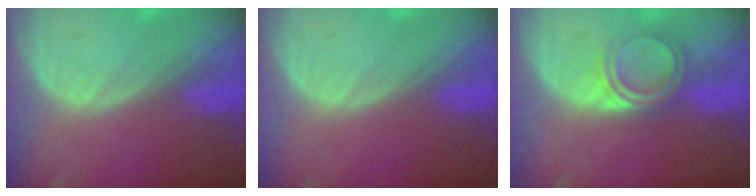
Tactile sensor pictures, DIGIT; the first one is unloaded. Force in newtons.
{"total": 0.0}
{"total": 4.7, "press": 4.2, "slide": 2.1}